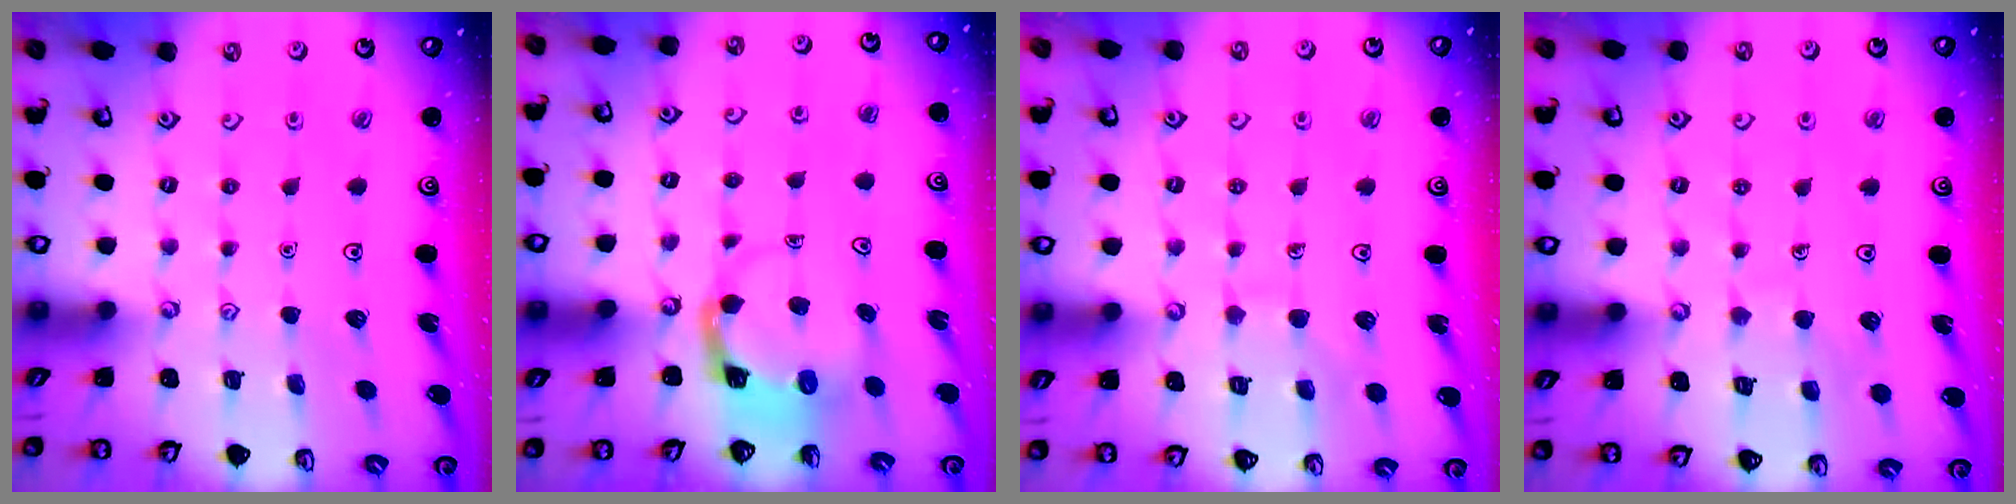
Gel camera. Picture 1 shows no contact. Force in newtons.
{"total": 3.9, "press": 3.9, "slide": 0.4}
{"total": 6.6, "press": 6.6, "slide": 0.5}
{"total": 6.6, "press": 6.6, "slide": 0.5}